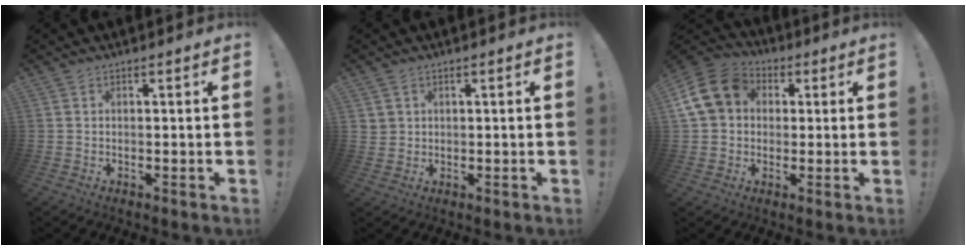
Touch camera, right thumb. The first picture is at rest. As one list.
[{"total": 2.3, "force": [1.2, 1.9, 0.3], "torque": [-0.007, -0.004, 0.024]}, {"total": 14.4, "force": [3.4, 11.8, 7.6], "torque": [-0.121, -0.002, 0.069]}]